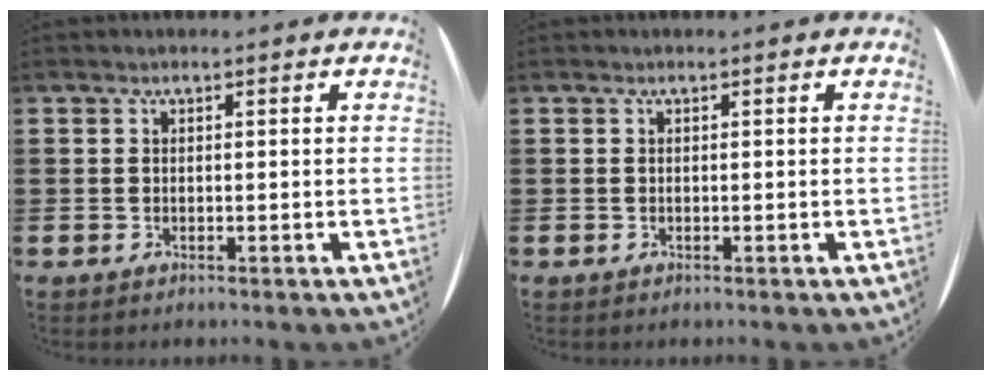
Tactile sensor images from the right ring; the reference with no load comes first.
{"total": 0.0}